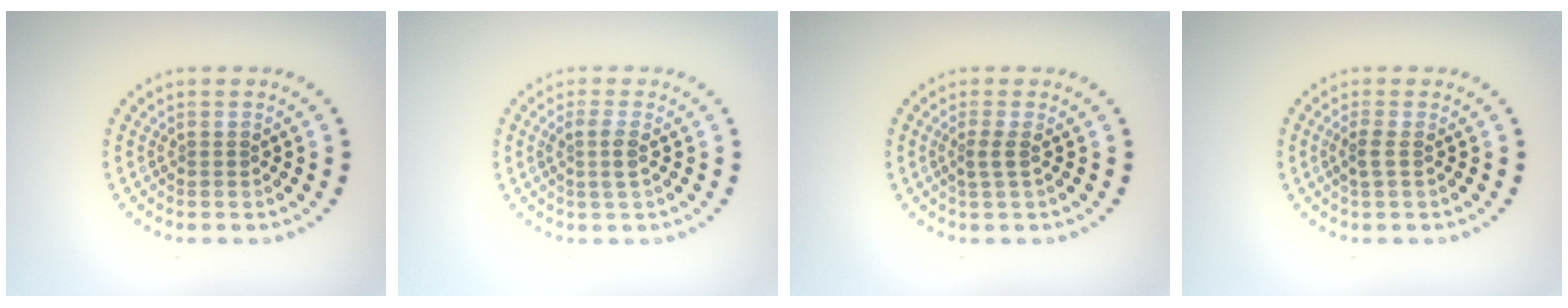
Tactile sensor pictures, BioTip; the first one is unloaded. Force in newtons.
{"total": 1.7, "press": 1.5, "slide": 0.6}
{"total": 1.4, "press": 1.0, "slide": 1.0}
{"total": 1.5, "press": 1.2, "slide": 0.8}